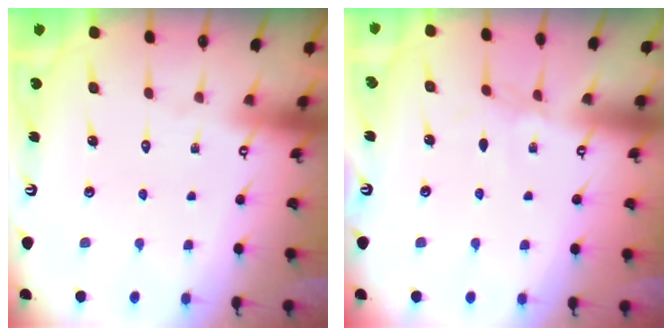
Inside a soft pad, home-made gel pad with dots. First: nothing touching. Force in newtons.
{"total": 2.8, "press": 2.7, "slide": 0.4}